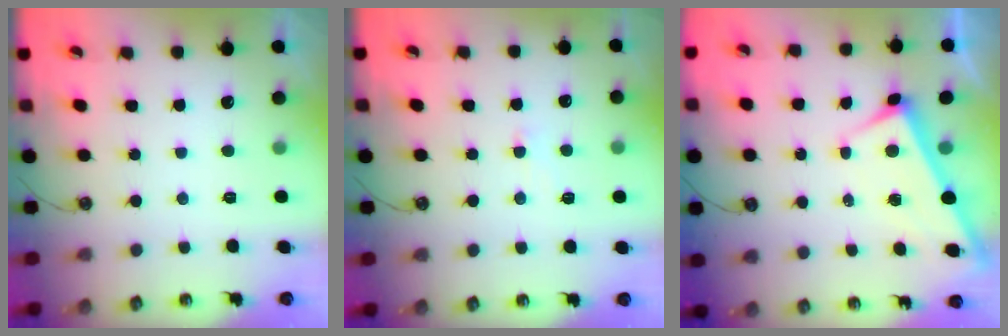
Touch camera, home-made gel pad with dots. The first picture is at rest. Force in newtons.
{"total": 1.2, "press": 1.0, "slide": 0.6}
{"total": 3.0, "press": 3.0, "slide": 0.0}